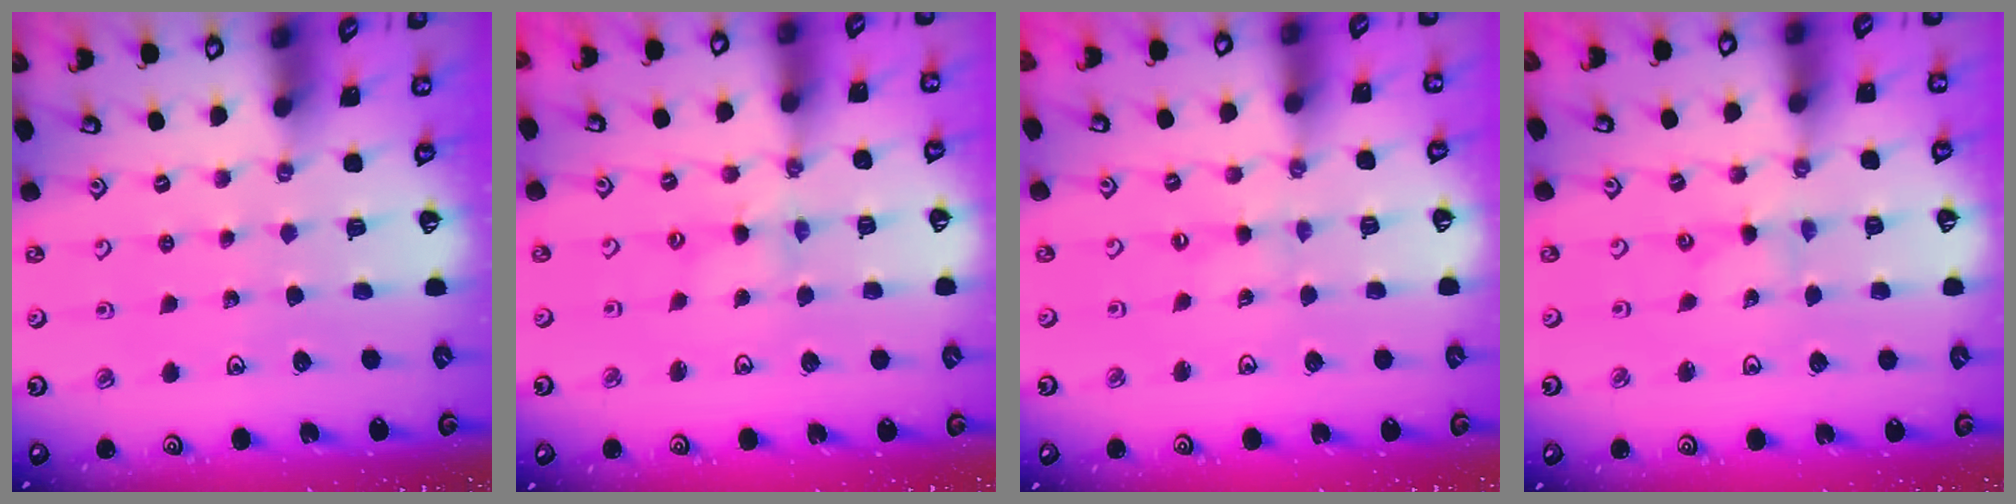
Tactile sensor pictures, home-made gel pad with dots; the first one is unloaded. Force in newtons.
{"total": 1.7, "press": 1.7, "slide": 0.2}
{"total": 0.5, "press": 0.5, "slide": 0.1}
{"total": 0.0}